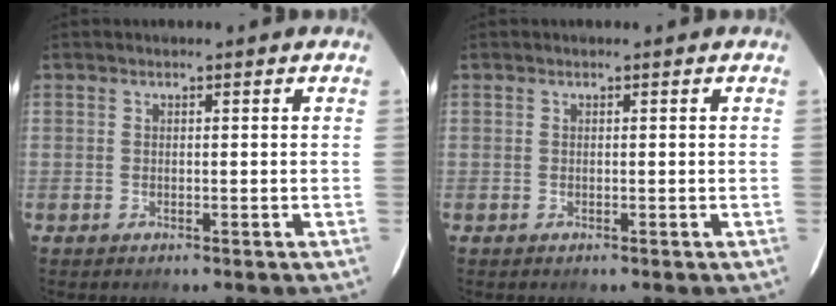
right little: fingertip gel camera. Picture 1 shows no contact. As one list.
[{"total": 0.0}]